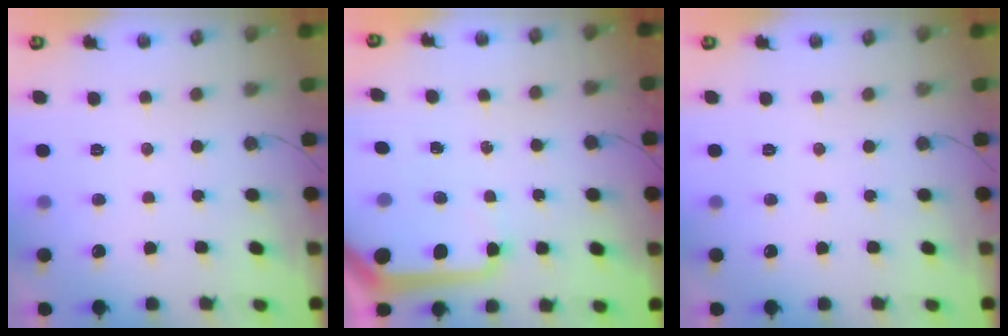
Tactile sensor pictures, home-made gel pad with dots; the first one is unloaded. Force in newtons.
{"total": 12.8, "press": 12.7, "slide": 1.3}
{"total": 0.0}